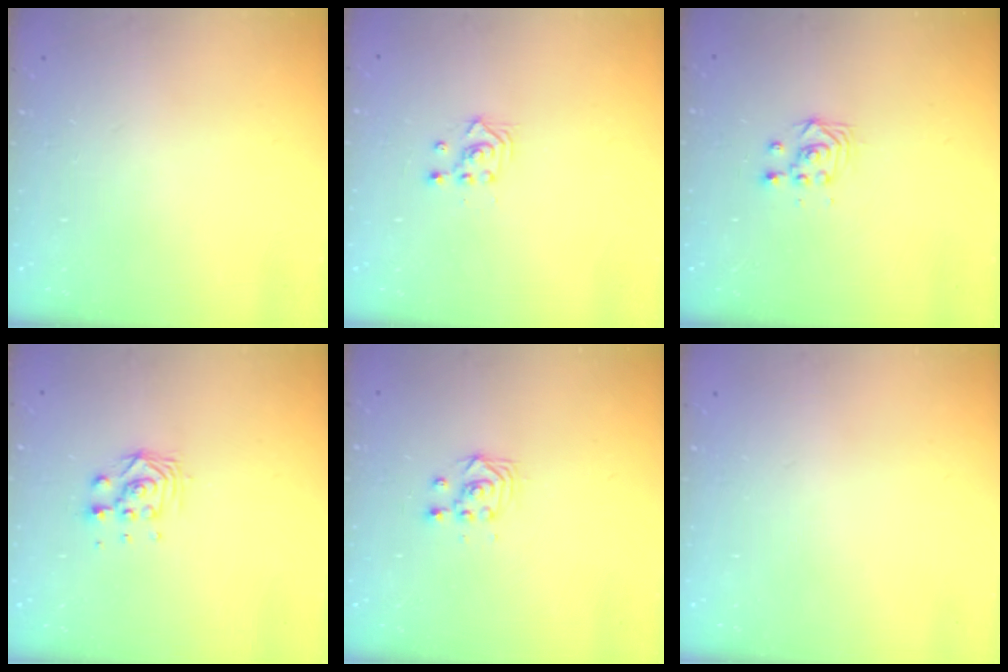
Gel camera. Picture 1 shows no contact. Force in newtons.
{"total": 2.3, "press": 2.3, "slide": 0.3}
{"total": 3.4, "press": 3.4, "slide": 0.1}
{"total": 5.1, "press": 5.0, "slide": 0.4}
{"total": 3.4, "press": 3.4, "slide": 0.1}
{"total": 0.0}